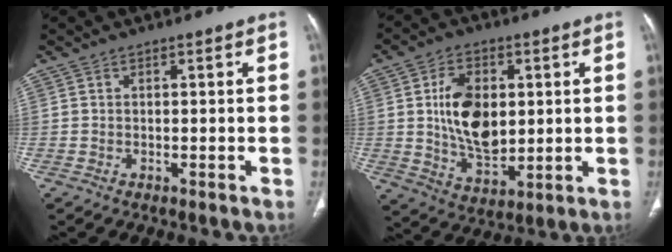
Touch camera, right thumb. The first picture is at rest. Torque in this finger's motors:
{"motor_torque": [0.79, 2.25, 1.09, 0.08, 0.38]}